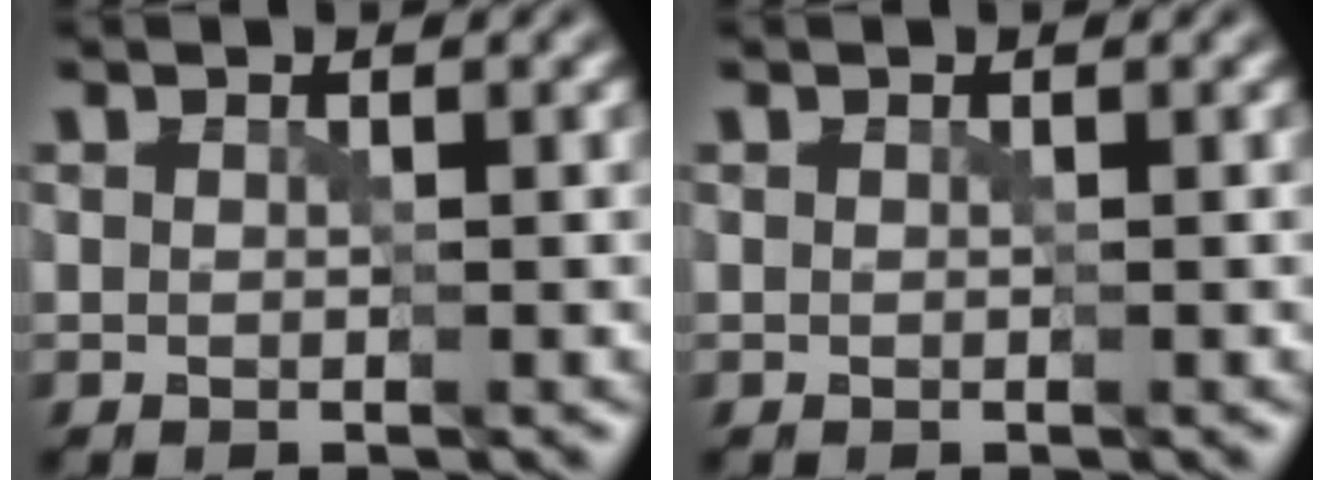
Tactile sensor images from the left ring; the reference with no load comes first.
{"total": 0.0}